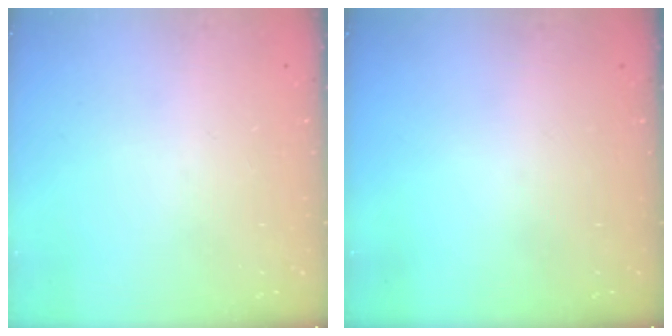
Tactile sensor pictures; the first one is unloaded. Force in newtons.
{"total": 0.0}